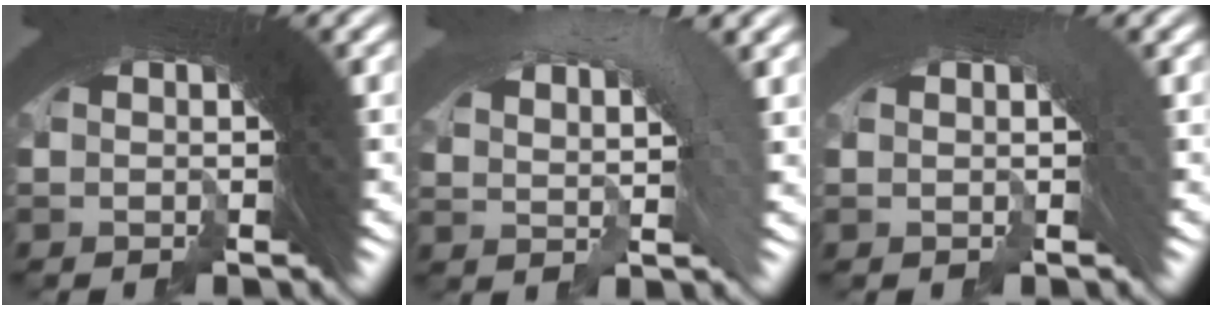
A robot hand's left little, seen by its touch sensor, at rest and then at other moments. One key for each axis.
{"total": 3.7, "fx": -0.2, "fy": 2.8, "fz": 2.3, "tx": -0.042, "ty": 0.005, "tz": -0.008}
{"total": 0.9, "fx": -0.6, "fy": 0.2, "fz": -0.6, "tx": 0.011, "ty": 0.003, "tz": -0.008}